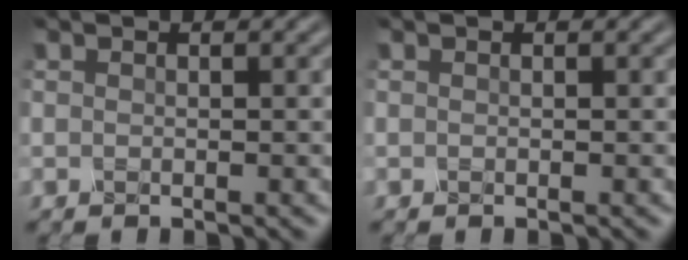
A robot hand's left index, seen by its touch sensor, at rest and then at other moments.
{"total": 0.0}